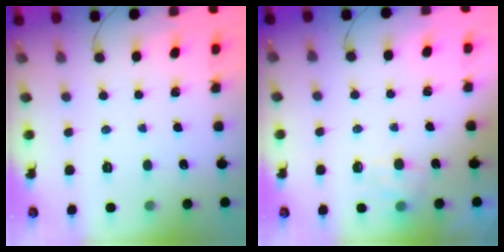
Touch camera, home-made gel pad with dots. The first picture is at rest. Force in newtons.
{"total": 5.2, "press": 5.0, "slide": 1.3}